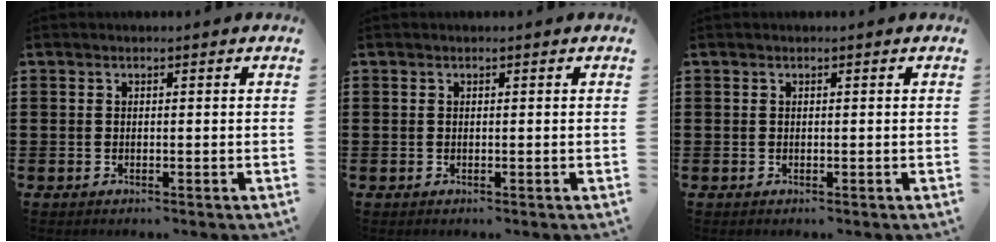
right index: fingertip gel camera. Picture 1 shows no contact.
{"total": 0.0}
{"total": 0.0}